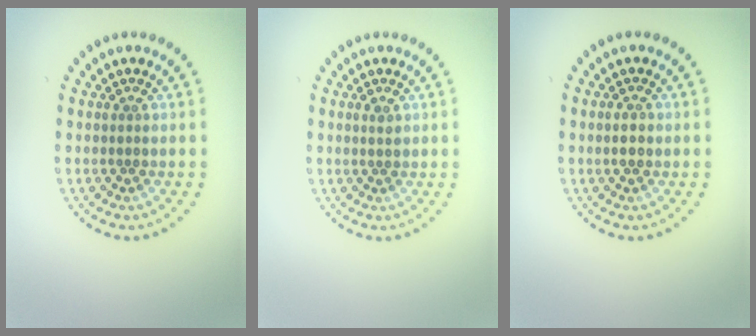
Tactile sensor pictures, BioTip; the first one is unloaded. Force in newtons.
{"total": 0.9, "press": 0.9, "slide": 0.1}
{"total": 0.9, "press": 0.9, "slide": 0.0}